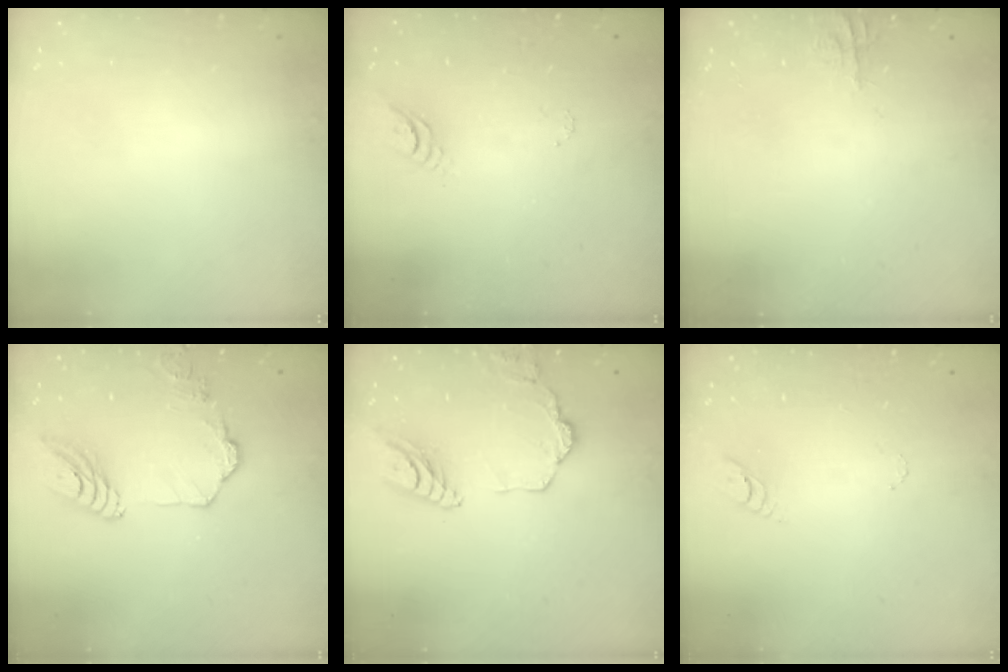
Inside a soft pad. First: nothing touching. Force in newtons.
{"total": 3.4, "press": 3.4, "slide": 0.4}
{"total": 3.9, "press": 3.9, "slide": 0.4}
{"total": 12.4, "press": 12.3, "slide": 1.5}
{"total": 13.1, "press": 13.0, "slide": 1.4}
{"total": 3.4, "press": 3.4, "slide": 0.3}